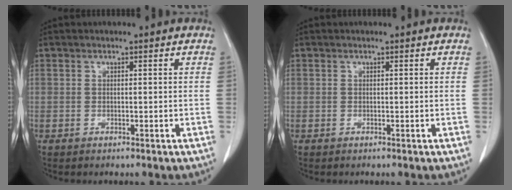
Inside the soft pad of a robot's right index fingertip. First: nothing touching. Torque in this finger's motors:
{"motor_torque": [0.00, 0.00, 0.00, 0.00]}